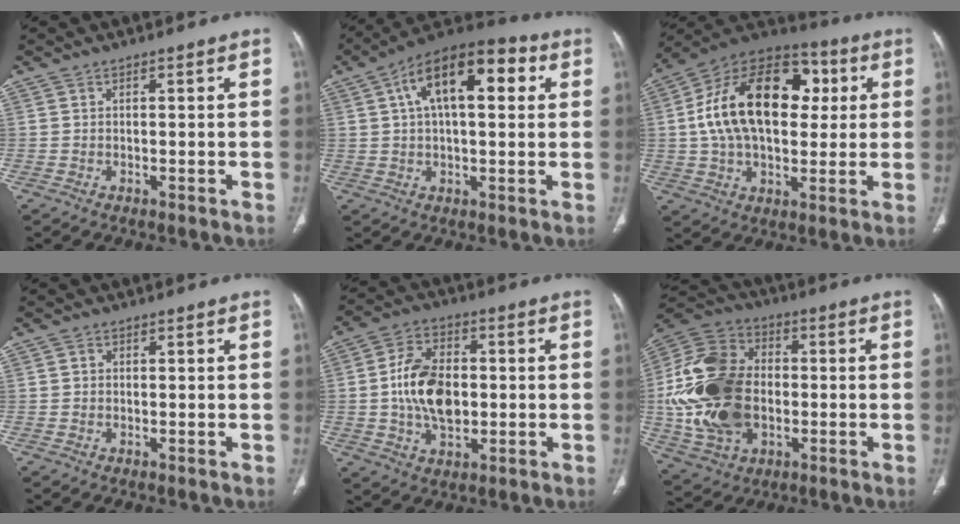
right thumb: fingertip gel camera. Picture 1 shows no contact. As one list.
[{"total": 16.9, "force": [5.0, 8.0, 14.1], "torque": [-0.203, 0.027, 0.071]}, {"total": 24.5, "force": [3.8, 15.4, 18.7], "torque": [-0.302, 0.021, 0.056]}, {"total": 0.8, "force": [0.0, 0.8, 0.3], "torque": [-0.002, 0.003, 0.000]}, {"total": 12.9, "force": [-0.3, 8.2, 10.0], "torque": [-0.164, 0.011, -0.005]}, {"total": 22.7, "force": [-1.6, 15.9, 16.1], "torque": [-0.319, 0.014, -0.022]}]